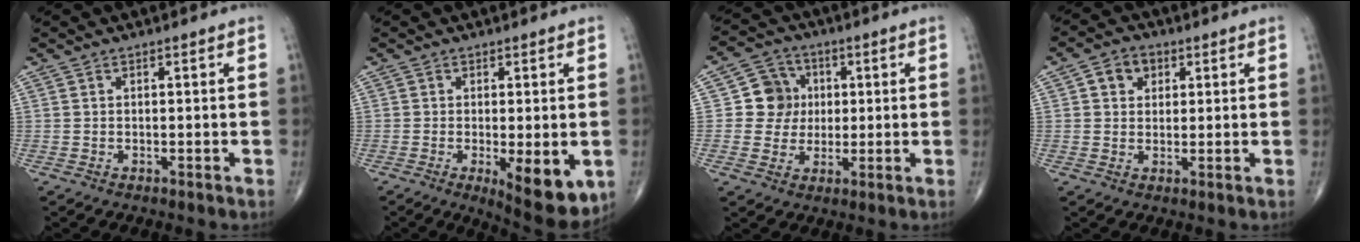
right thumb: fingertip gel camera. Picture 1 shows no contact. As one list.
[{"total": 9.9, "force": [-2.8, 3.4, 8.8], "torque": [-0.114, -0.020, -0.033]}, {"total": 7.7, "force": [0.9, 7.4, 2.2], "torque": [0.004, 0.008, 0.009]}, {"total": 4.7, "force": [1.6, 3.8, 2.3], "torque": [-0.014, 0.002, 0.023]}]